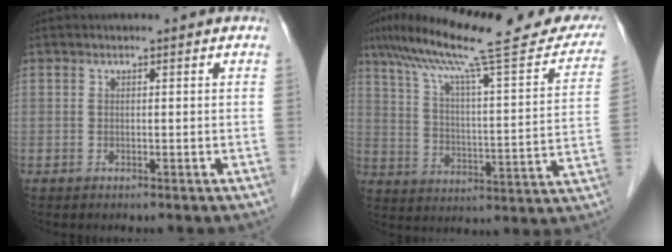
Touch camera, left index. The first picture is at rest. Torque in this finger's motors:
{"motor_torque": [0.91, -0.81, 0.13, 0.02]}